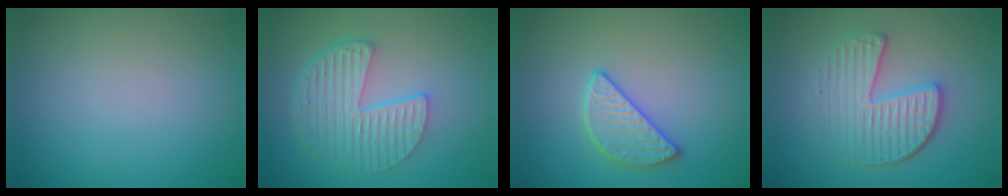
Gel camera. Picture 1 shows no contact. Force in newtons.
{"total": 5.9, "press": 4.3, "slide": 3.9}
{"total": 2.7, "press": 2.7, "slide": 0.4}
{"total": 4.0, "press": 3.5, "slide": 2.0}